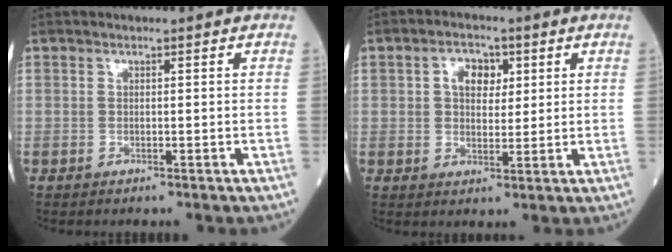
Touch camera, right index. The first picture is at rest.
{"total": 5.0, "force": [1.7, 3.3, 3.4], "torque": [-0.055, 0.013, 0.028]}